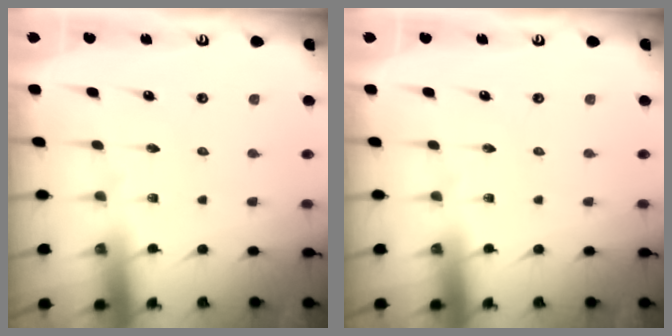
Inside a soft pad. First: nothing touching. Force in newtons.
{"total": 0.0}